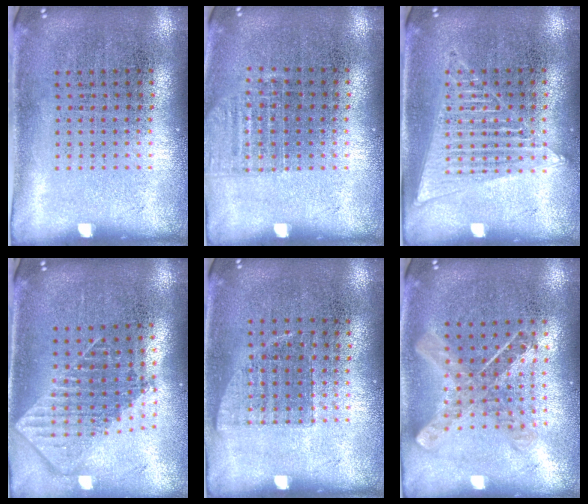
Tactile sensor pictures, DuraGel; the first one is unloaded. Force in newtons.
{"total": 0.9, "press": 0.8, "slide": 0.3}
{"total": 1.3, "press": 1.3, "slide": 0.1}
{"total": 1.9, "press": 1.5, "slide": 1.1}
{"total": 0.7, "press": 0.7, "slide": 0.3}
{"total": 0.9, "press": 0.8, "slide": 0.2}